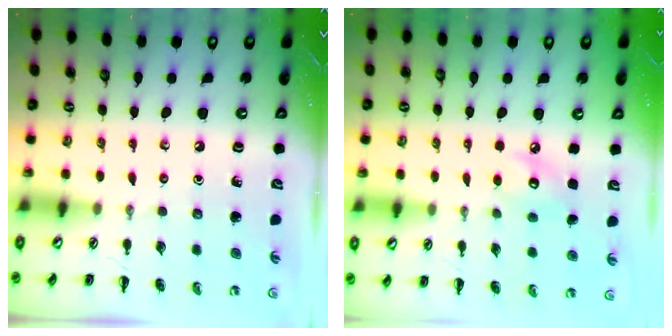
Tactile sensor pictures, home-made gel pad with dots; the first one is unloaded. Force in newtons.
{"total": 6.1, "press": 6.0, "slide": 0.9}